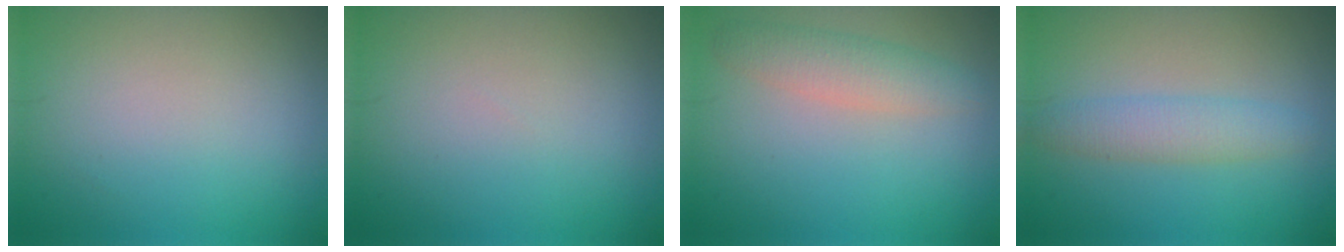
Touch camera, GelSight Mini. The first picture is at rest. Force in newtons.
{"total": 0.0}
{"total": 2.8, "press": 2.8, "slide": 0.1}
{"total": 2.7, "press": 2.7, "slide": 0.1}